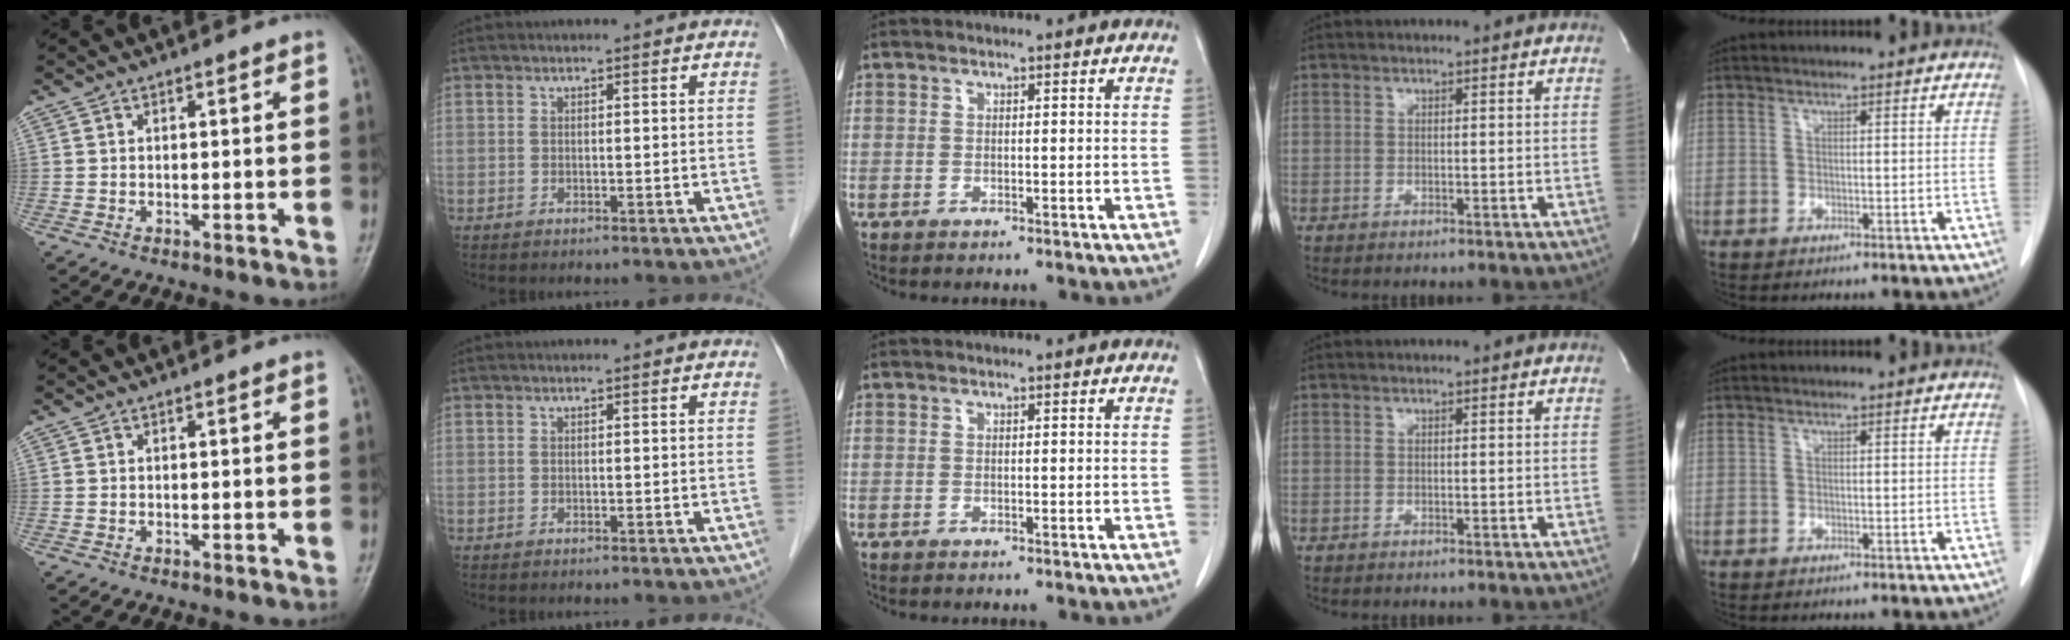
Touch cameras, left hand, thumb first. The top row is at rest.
{}